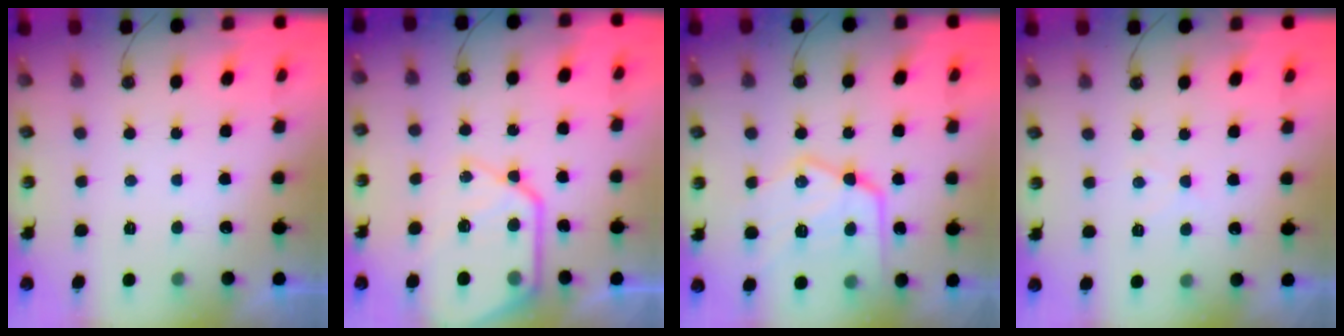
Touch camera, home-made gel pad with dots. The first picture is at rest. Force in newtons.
{"total": 17.2, "press": 17.1, "slide": 2.0}
{"total": 20.6, "press": 20.6, "slide": 1.9}
{"total": 3.7, "press": 3.7, "slide": 0.6}